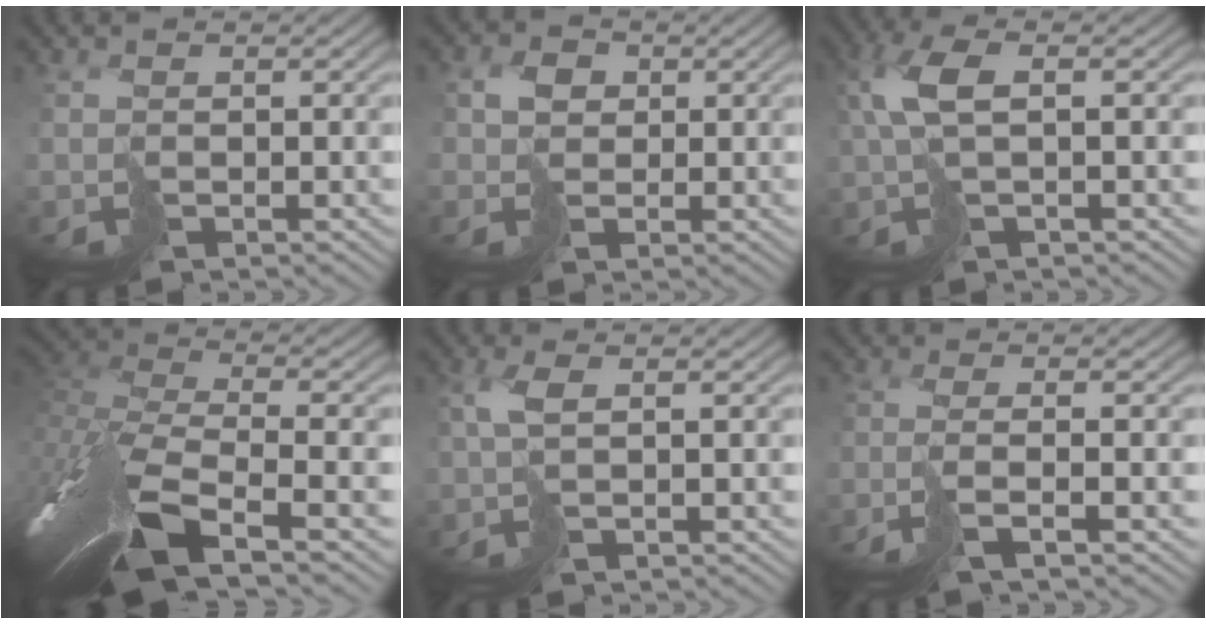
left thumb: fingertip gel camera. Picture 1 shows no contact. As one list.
[{"total": 3.3, "force": [0.7, 2.9, 1.5], "torque": [-0.031, 0.002, 0.010]}, {"total": 6.1, "force": [1.1, 2.3, 5.5], "torque": [-0.122, 0.014, 0.019]}, {"total": 15.0, "force": [-6.5, 6.0, 12.1], "torque": [-0.314, -0.031, -0.092]}, {"total": 3.0, "force": [0.9, 0.9, 2.7], "torque": [-0.059, 0.009, 0.017]}, {"total": 5.5, "force": [-2.6, 1.3, 4.7], "torque": [-0.080, 0.000, -0.063]}]